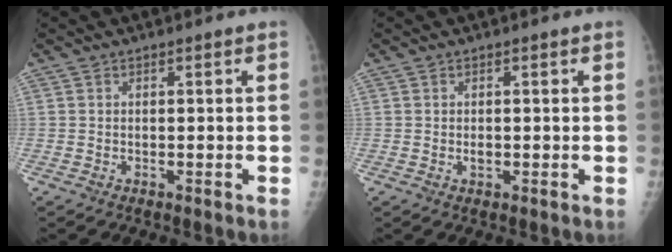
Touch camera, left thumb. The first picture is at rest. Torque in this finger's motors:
{"motor_torque": [-0.09, -0.18, 0.23, 0.06, 0.00]}